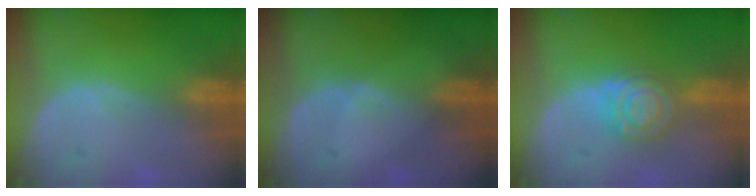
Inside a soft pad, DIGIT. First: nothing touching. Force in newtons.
{"total": 1.1, "press": 0.8, "slide": 0.8}
{"total": 5.9, "press": 5.9, "slide": 0.3}